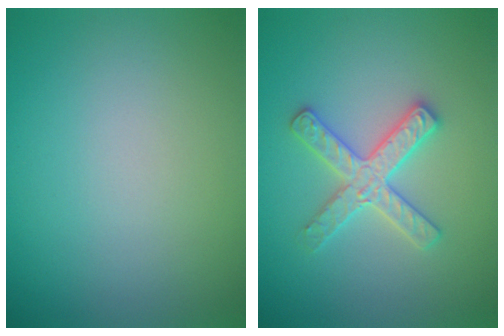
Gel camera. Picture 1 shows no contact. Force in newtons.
{"total": 2.9, "press": 2.9, "slide": 0.5}